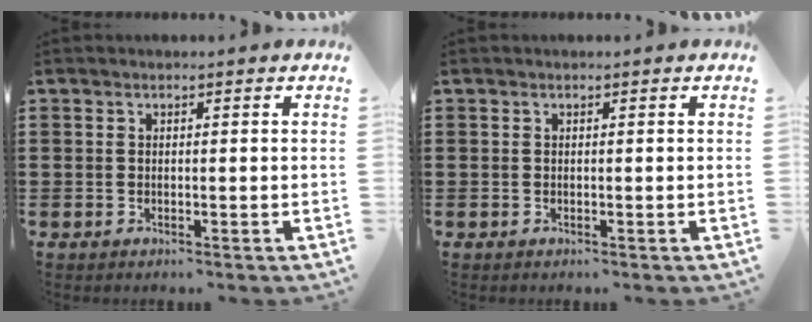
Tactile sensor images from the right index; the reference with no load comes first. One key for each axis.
{"total": 0.0}